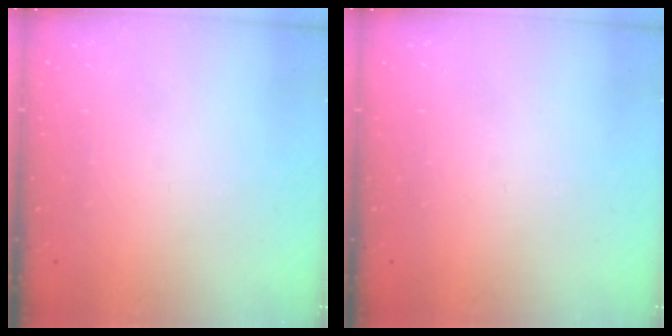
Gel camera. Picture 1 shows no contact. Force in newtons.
{"total": 0.0}